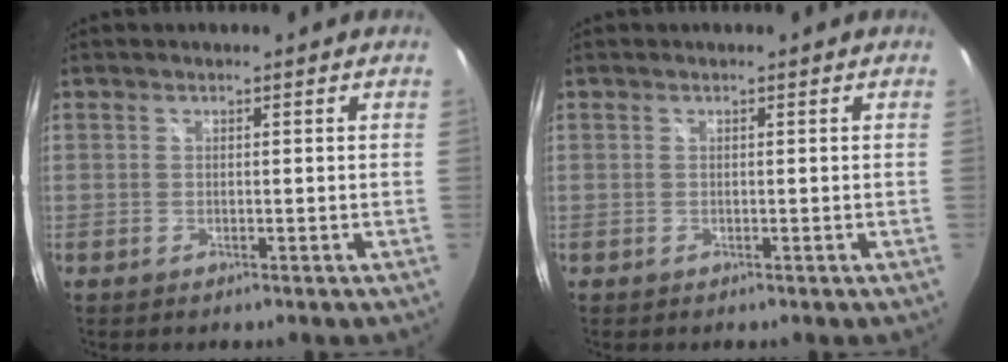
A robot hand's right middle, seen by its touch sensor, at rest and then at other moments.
{"total": 0.0}